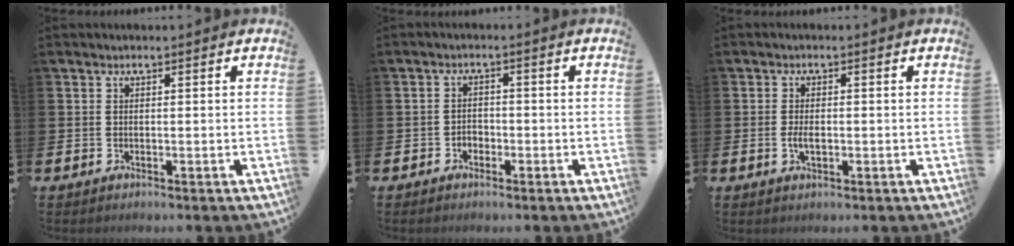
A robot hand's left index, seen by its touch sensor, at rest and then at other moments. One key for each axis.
{"total": 1.6, "fx": -1.0, "fy": 1.2, "fz": 0.3, "tx": -0.003, "ty": 0.001, "tz": -0.024}
{"total": 2.2, "fx": -0.3, "fy": 1.1, "fz": 1.9, "tx": -0.031, "ty": -0.001, "tz": -0.008}